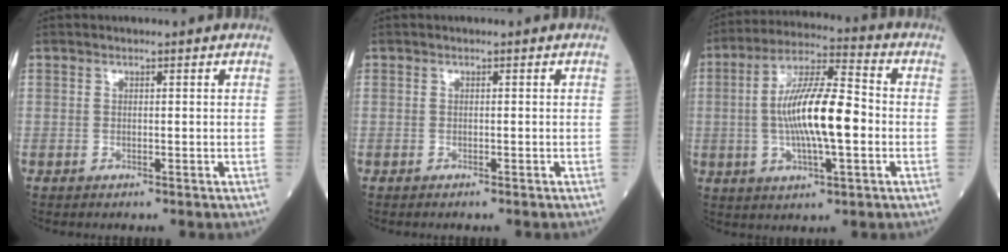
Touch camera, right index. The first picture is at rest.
{"total": 0.5, "force": [-0.5, 0.0, 0.2], "torque": [-0.003, 0.000, -0.009]}
{"total": 13.6, "force": [-1.2, 2.8, 13.2], "torque": [-0.248, 0.011, -0.022]}